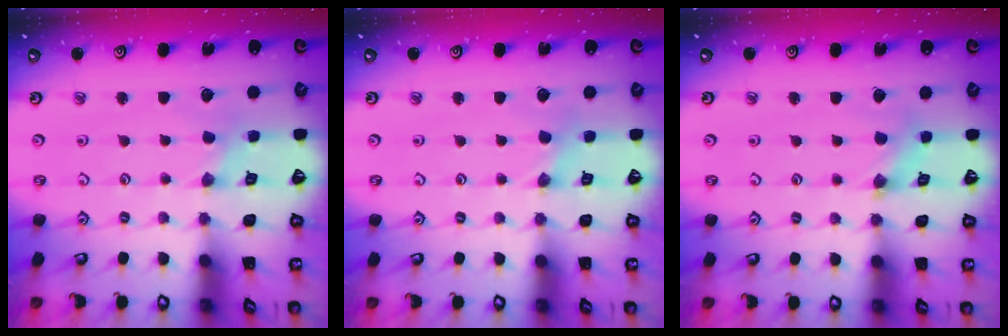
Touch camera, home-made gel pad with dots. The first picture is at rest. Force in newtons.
{"total": 2.0, "press": 2.0, "slide": 0.4}
{"total": 2.0, "press": 2.0, "slide": 0.3}